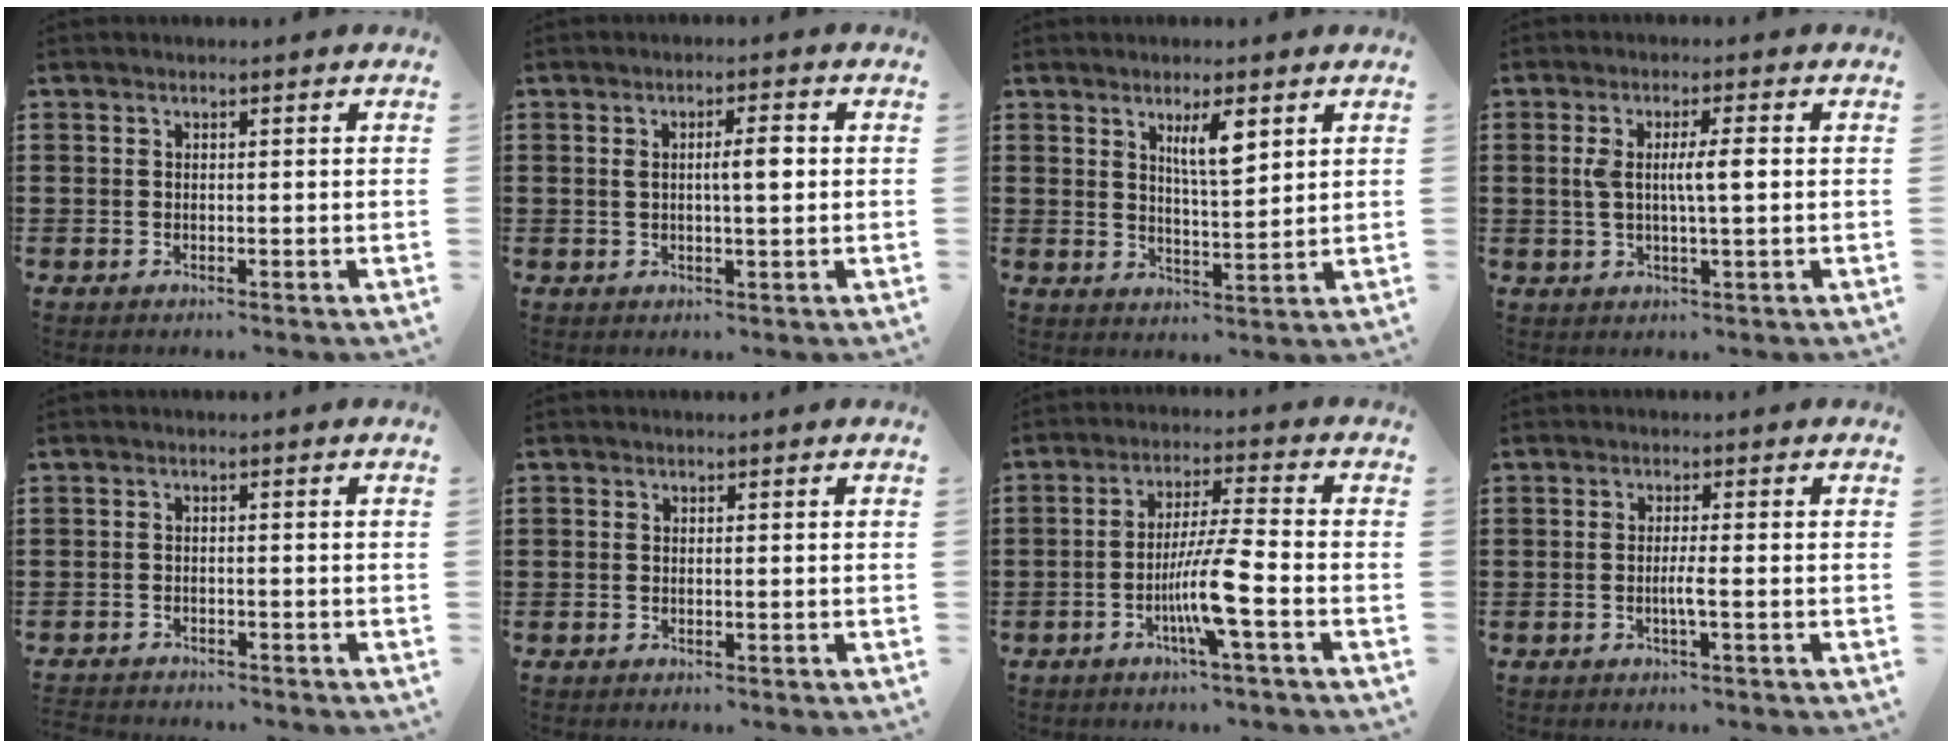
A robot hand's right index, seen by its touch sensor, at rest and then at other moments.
{"total": 4.0, "force": [0.5, 0.9, 3.9], "torque": [-0.065, 0.000, 0.003]}
{"total": 5.4, "force": [2.7, 1.4, 4.5], "torque": [-0.079, 0.000, 0.042]}
{"total": 5.0, "force": [0.4, 0.7, 4.9], "torque": [-0.091, -0.001, 0.003]}
{"total": 1.5, "force": [-1.5, 0.1, -0.2], "torque": [0.000, 0.004, -0.033]}
{"total": 0.0}
{"total": 8.0, "force": [-3.1, -0.2, 7.3], "torque": [-0.143, -0.010, -0.062]}
{"total": 2.0, "force": [-0.6, -0.3, 1.9], "torque": [-0.040, -0.007, -0.016]}